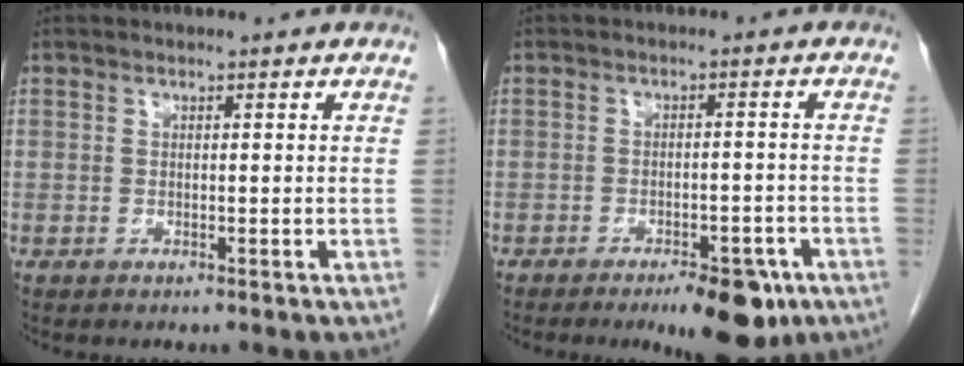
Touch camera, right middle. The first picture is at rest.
{"total": 7.9, "force": [-5.1, 2.7, 5.5], "torque": [-0.067, -0.004, -0.068]}